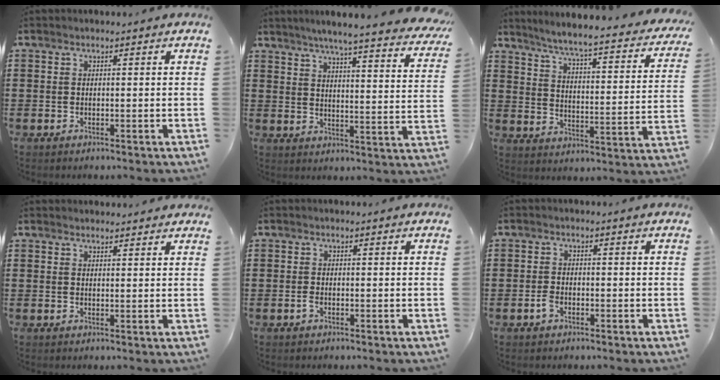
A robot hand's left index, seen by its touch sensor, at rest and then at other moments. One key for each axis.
{"total": 5.3, "fx": 4.5, "fy": -0.7, "fz": 2.6, "tx": -0.070, "ty": -0.032, "tz": 0.071}
{"total": 4.9, "fx": 4.2, "fy": -0.6, "fz": 2.4, "tx": -0.068, "ty": -0.038, "tz": 0.060}
{"total": 1.7, "fx": 1.6, "fy": 0.2, "fz": 0.1, "tx": -0.005, "ty": 0.003, "tz": 0.033}
{"total": 1.0, "fx": -0.4, "fy": 0.3, "fz": 0.8, "tx": -0.026, "ty": -0.006, "tz": -0.009}
{"total": 1.8, "fx": -0.9, "fy": 1.0, "fz": 1.3, "tx": -0.033, "ty": -0.002, "tz": -0.019}